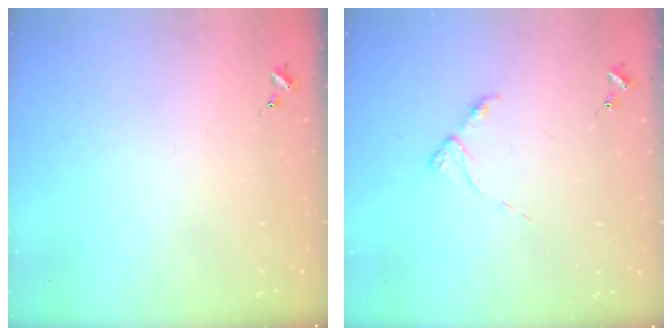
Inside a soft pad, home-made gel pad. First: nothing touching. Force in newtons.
{"total": 4.5, "press": 4.5, "slide": 0.5}